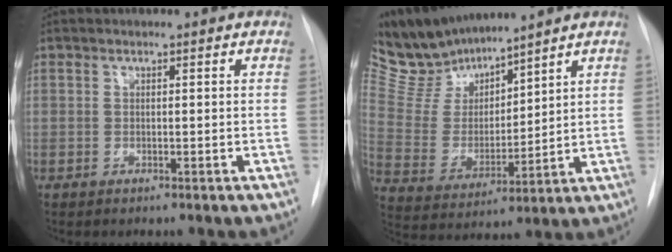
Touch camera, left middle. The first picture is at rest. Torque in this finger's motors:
{"motor_torque": [0.32, -0.42, -0.13, -0.06]}